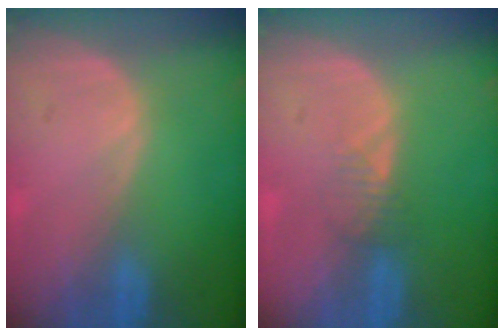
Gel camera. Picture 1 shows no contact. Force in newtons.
{"total": 1.6, "press": 1.6, "slide": 0.2}